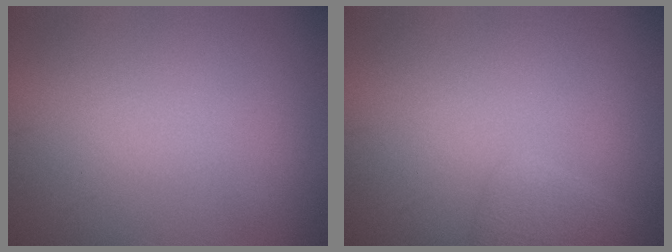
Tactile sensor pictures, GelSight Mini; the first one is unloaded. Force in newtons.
{"total": 1.6, "press": 1.6, "slide": 0.1}